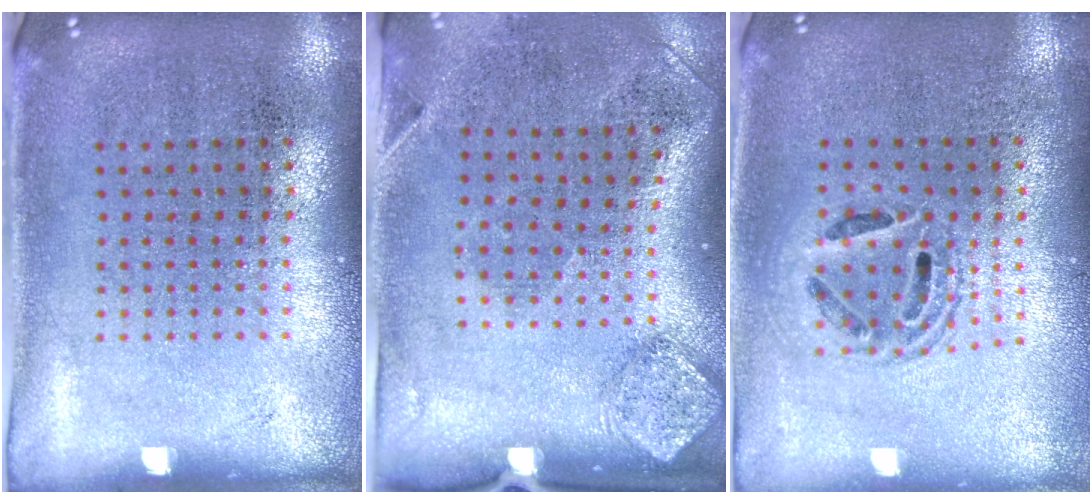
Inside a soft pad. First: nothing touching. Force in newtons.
{"total": 1.9, "press": 1.1, "slide": 1.6}
{"total": 1.3, "press": 1.2, "slide": 0.6}